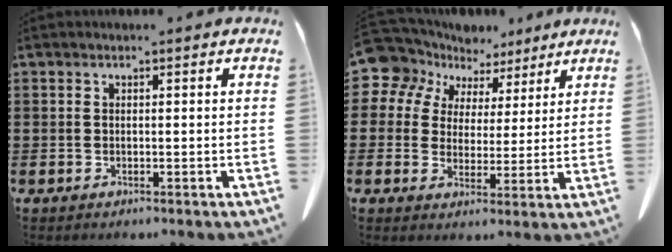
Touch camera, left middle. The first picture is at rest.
{"total": 7.9, "force": [5.7, 5.4, 1.3], "torque": [-0.077, -0.023, 0.109]}